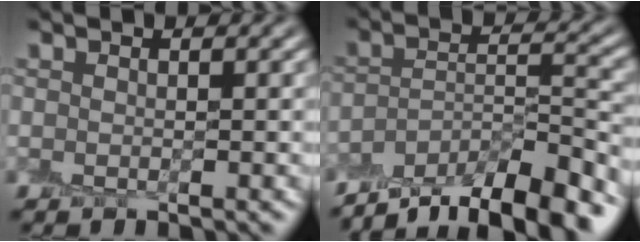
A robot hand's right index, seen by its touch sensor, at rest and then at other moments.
{"total": 10.0, "force": [-8.1, 2.9, 5.1], "torque": [-0.083, 0.001, -0.135]}